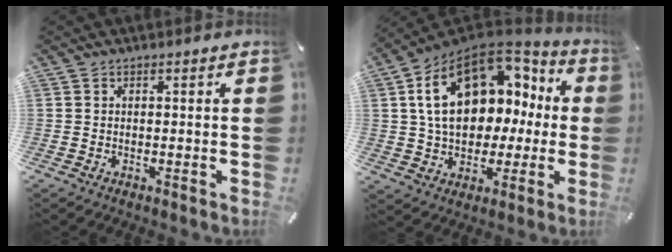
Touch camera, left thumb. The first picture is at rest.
{"total": 20.3, "force": [5.4, 14.1, 13.5], "torque": [-0.234, -0.018, 0.096]}